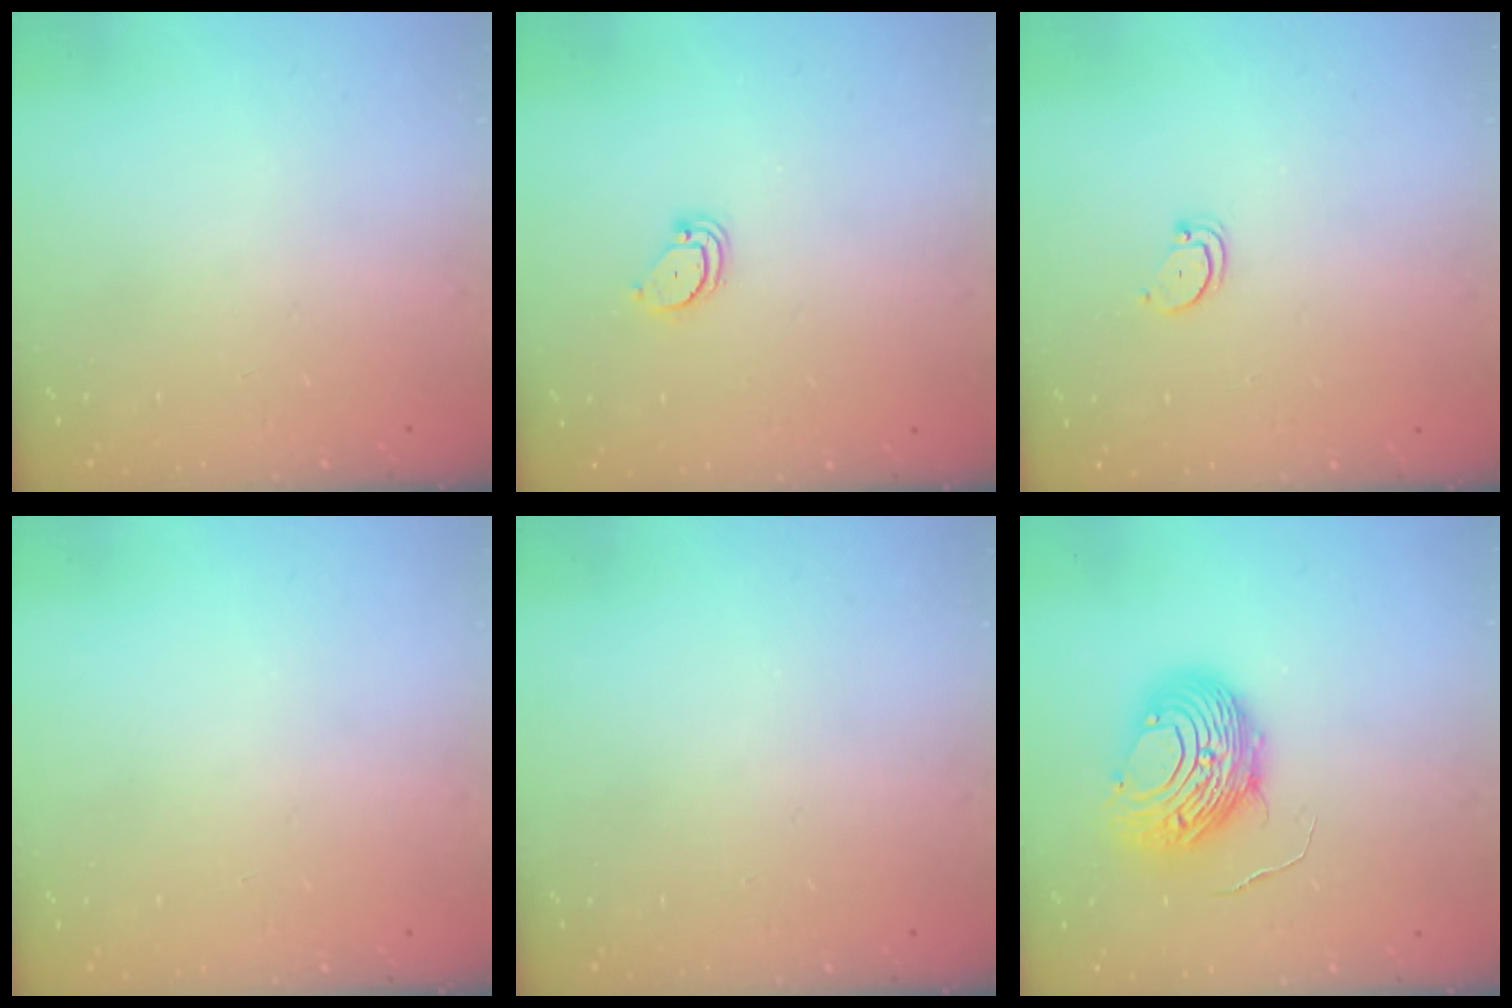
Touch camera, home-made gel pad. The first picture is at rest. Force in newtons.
{"total": 2.1, "press": 2.1, "slide": 0.1}
{"total": 2.7, "press": 2.7, "slide": 0.2}
{"total": 0.0}
{"total": 0.0}
{"total": 11.0, "press": 11.0, "slide": 1.0}